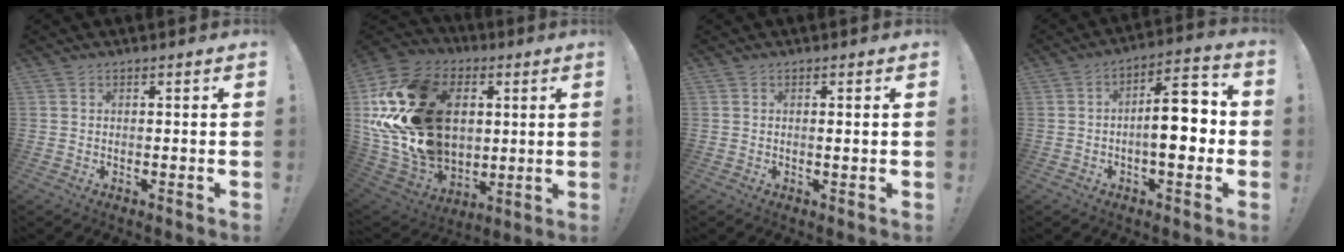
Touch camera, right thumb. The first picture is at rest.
{"total": 27.9, "force": [5.3, 20.1, 18.6], "torque": [-0.370, -0.006, 0.126]}
{"total": 1.0, "force": [0.2, 0.0, 1.0], "torque": [-0.007, -0.006, -0.001]}
{"total": 13.7, "force": [-1.3, 5.8, 12.3], "torque": [-0.167, 0.015, -0.027]}